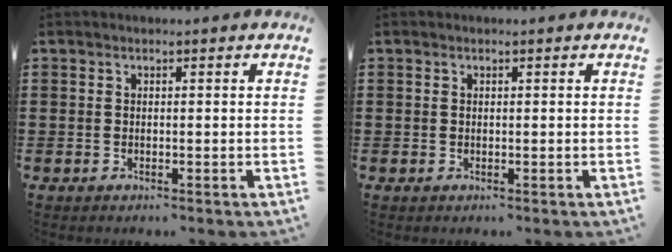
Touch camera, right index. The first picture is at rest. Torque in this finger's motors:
{"motor_torque": [0.34, 0.39, 0.01, 0.01]}